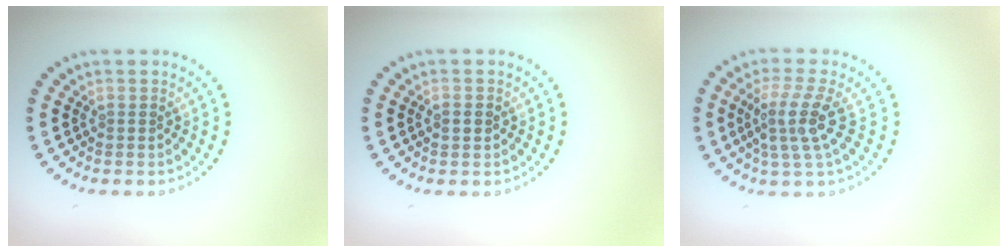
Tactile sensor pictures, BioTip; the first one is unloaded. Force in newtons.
{"total": 1.3, "press": 1.3, "slide": 0.2}
{"total": 3.7, "press": 2.7, "slide": 2.5}